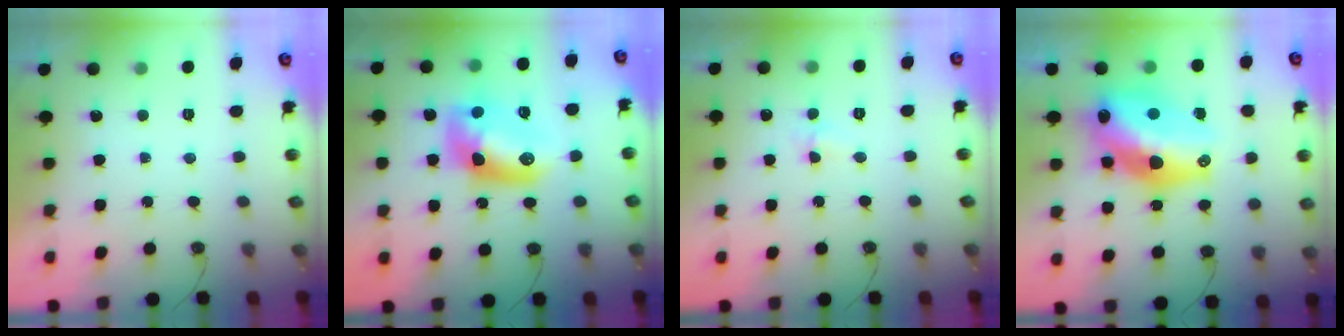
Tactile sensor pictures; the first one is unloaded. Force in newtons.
{"total": 12.5, "press": 12.4, "slide": 1.1}
{"total": 4.2, "press": 2.6, "slide": 3.3}
{"total": 20.7, "press": 20.4, "slide": 3.8}